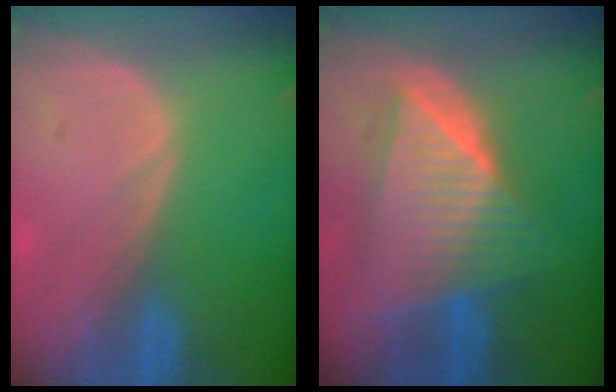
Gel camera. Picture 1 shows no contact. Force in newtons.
{"total": 10.1, "press": 10.1, "slide": 0.6}